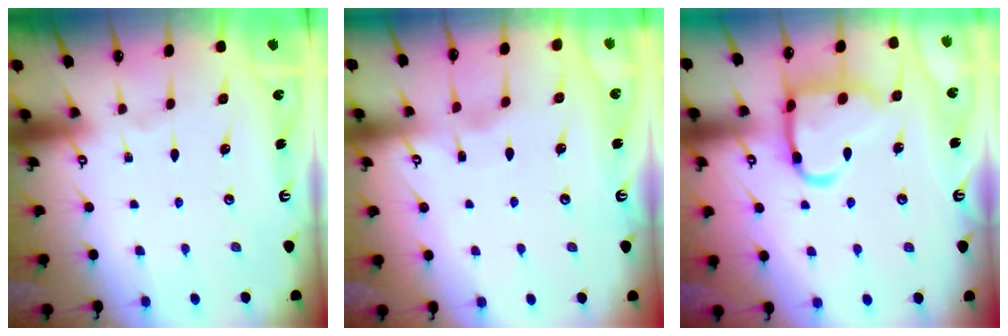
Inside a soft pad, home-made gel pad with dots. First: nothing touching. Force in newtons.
{"total": 2.6, "press": 2.6, "slide": 0.3}
{"total": 15.6, "press": 15.5, "slide": 1.5}